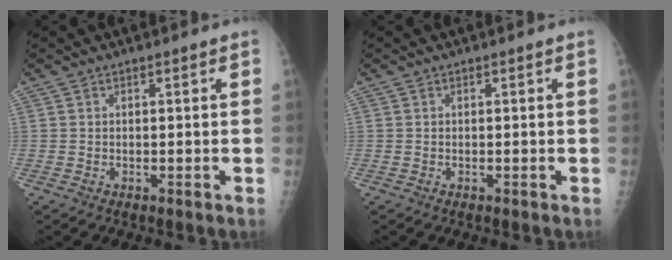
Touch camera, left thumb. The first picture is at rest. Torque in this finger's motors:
{"motor_torque": [0.02, 0.02, 0.01, -0.01, 0.00]}